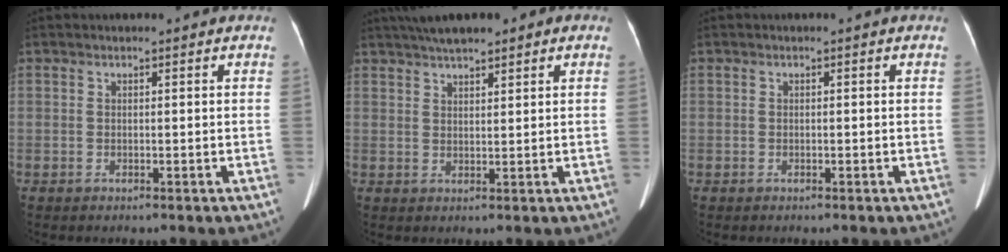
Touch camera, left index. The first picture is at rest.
{"total": 7.0, "force": [5.3, 1.7, 4.3], "torque": [-0.069, 0.027, 0.087]}
{"total": 0.0}